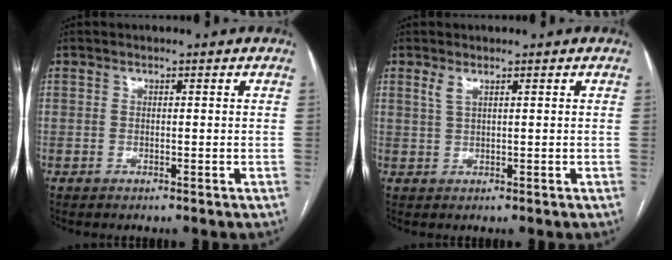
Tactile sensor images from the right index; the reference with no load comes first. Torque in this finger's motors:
{"motor_torque": [0.28, 0.34, 0.18, 0.04]}